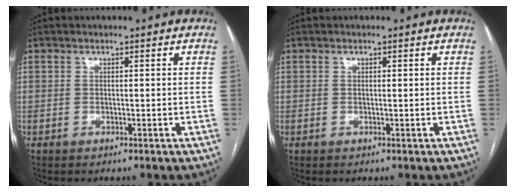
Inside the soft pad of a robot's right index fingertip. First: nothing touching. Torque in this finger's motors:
{"motor_torque": [0.07, 0.11, -0.02, 0.00]}